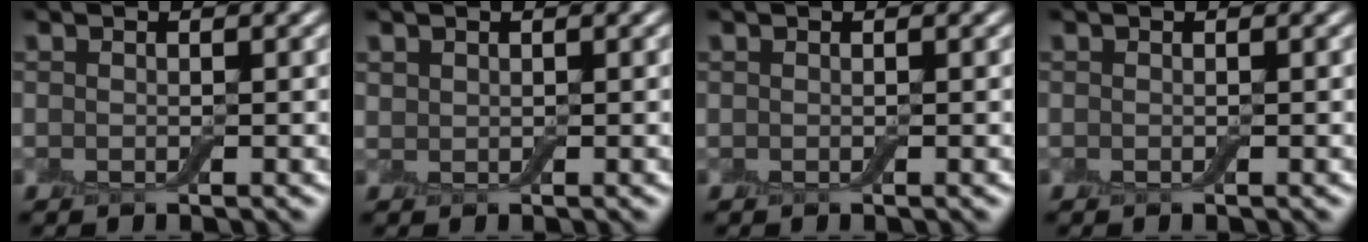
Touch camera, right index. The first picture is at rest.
{"total": 0.6, "force": [0.5, 0.4, 0.1], "torque": [-0.003, 0.001, 0.013]}
{"total": 0.0}
{"total": 0.0}